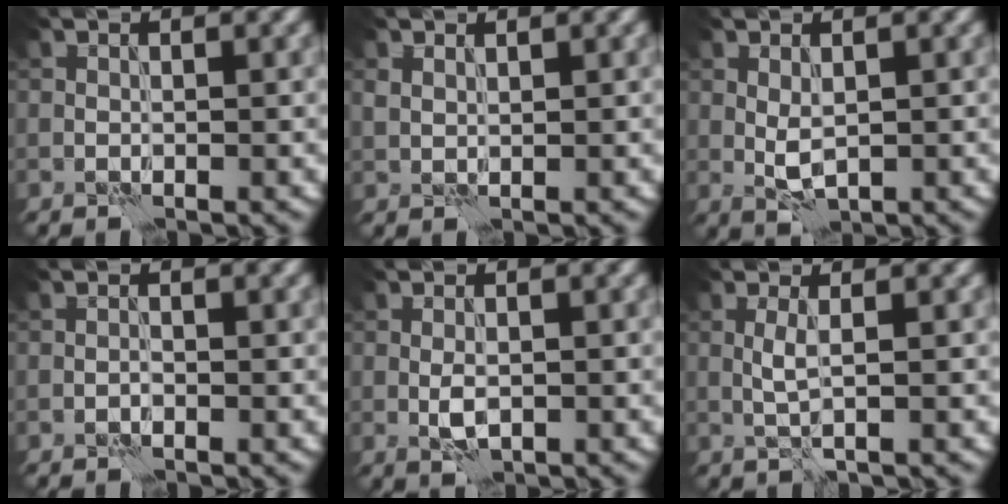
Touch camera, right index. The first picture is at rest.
{"total": 1.1, "force": [0.8, 0.5, 0.5], "torque": [-0.015, 0.000, 0.018]}
{"total": 2.0, "force": [0.3, 1.0, 1.7], "torque": [-0.040, -0.002, 0.010]}
{"total": 0.5, "force": [-0.4, 0.1, 0.3], "torque": [-0.005, 0.003, -0.009]}
{"total": 1.8, "force": [-0.3, 0.9, 1.5], "torque": [-0.032, -0.002, -0.005]}
{"total": 1.5, "force": [0.2, 0.1, 1.5], "torque": [-0.035, 0.003, 0.003]}